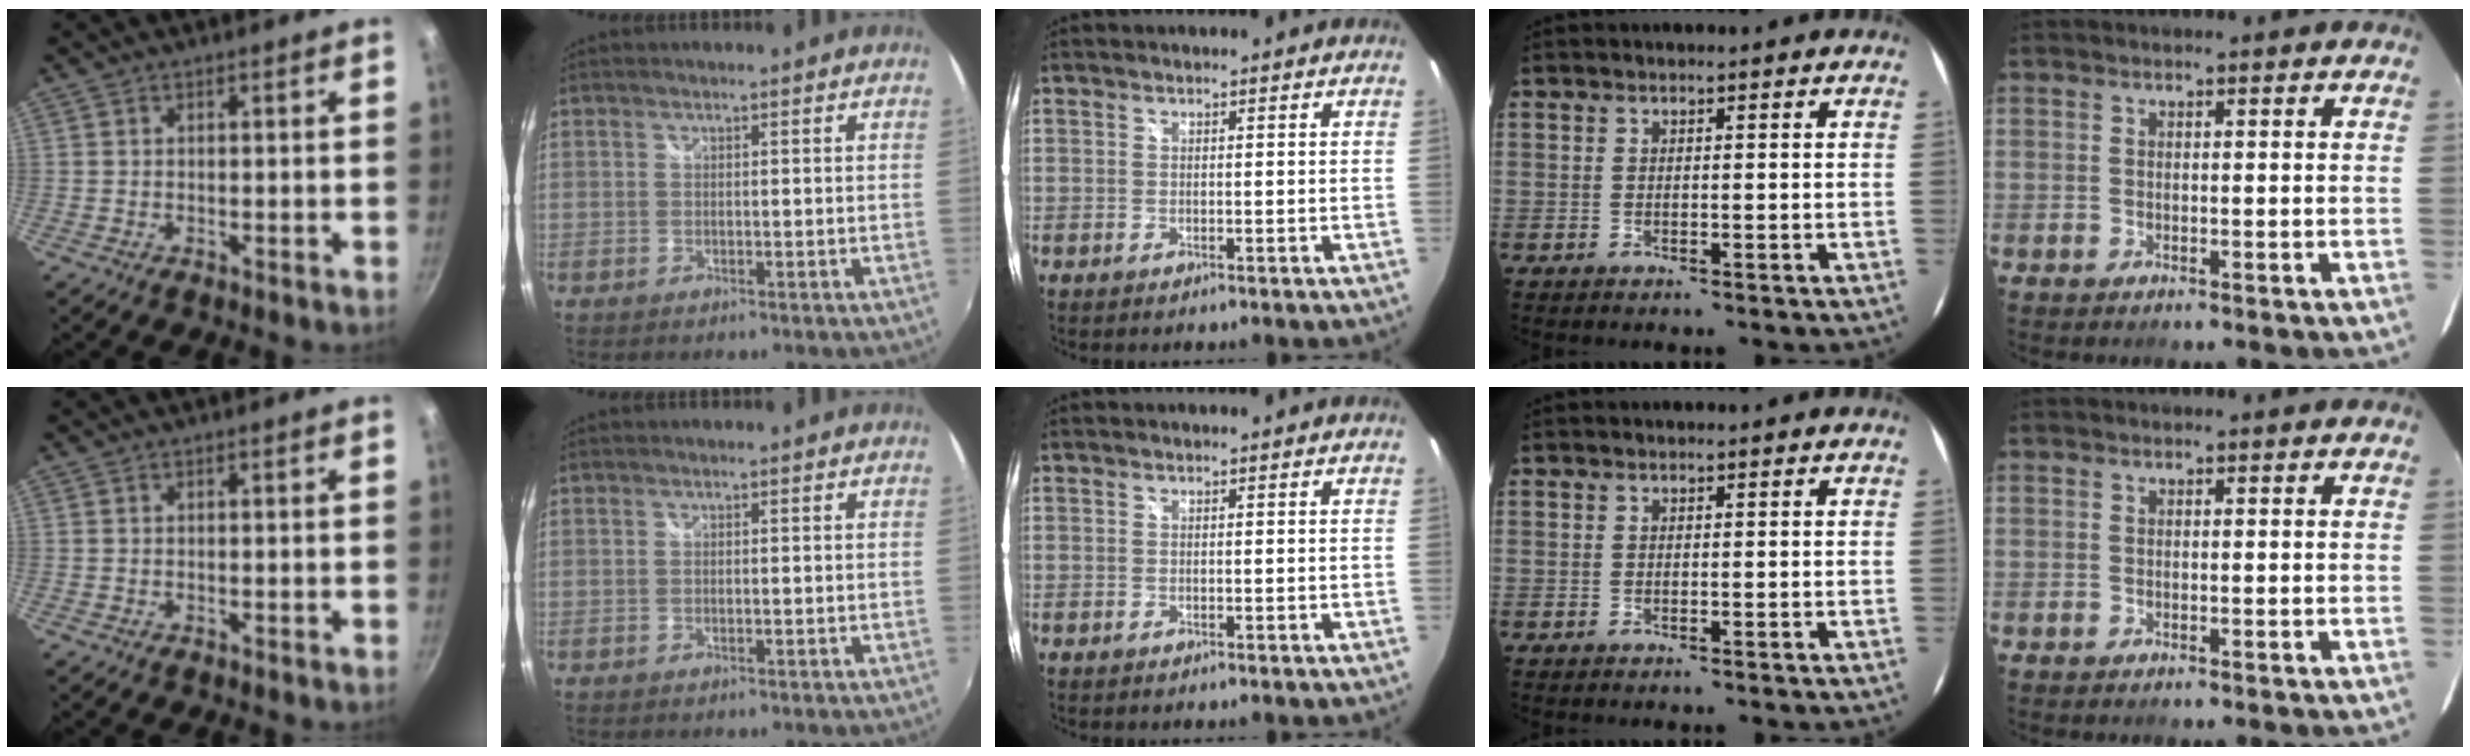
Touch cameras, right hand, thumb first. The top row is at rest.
{}